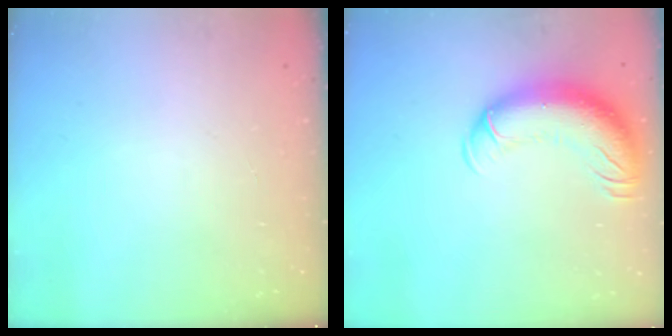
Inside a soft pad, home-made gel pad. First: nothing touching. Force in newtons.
{"total": 14.6, "press": 14.2, "slide": 3.3}